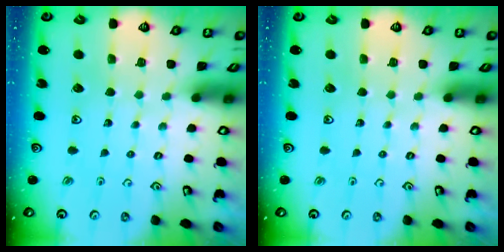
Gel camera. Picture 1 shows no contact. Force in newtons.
{"total": 0.0}